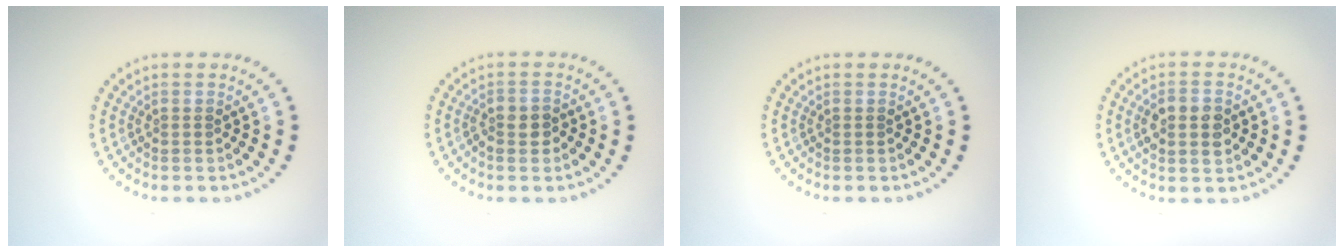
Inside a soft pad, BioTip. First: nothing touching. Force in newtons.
{"total": 2.0, "press": 1.9, "slide": 0.7}
{"total": 0.0}
{"total": 3.4, "press": 3.4, "slide": 0.1}